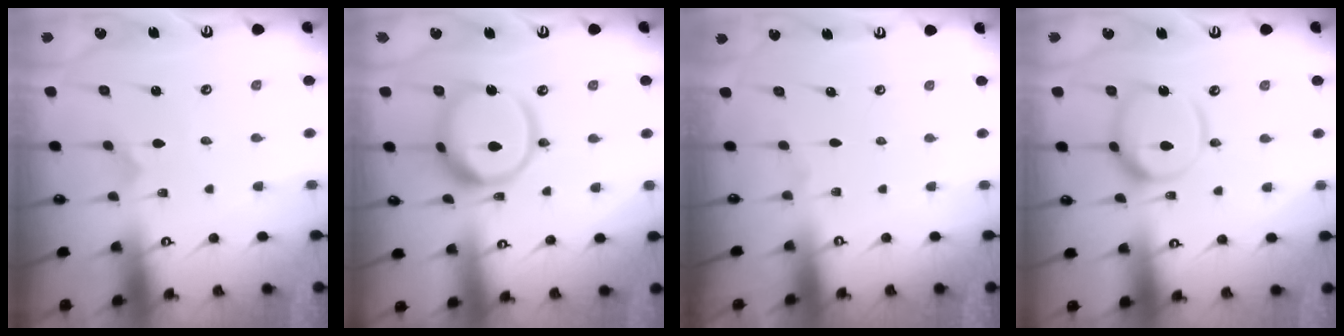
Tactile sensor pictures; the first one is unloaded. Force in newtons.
{"total": 15.5, "press": 15.4, "slide": 1.6}
{"total": 0.0}
{"total": 15.2, "press": 15.1, "slide": 1.5}